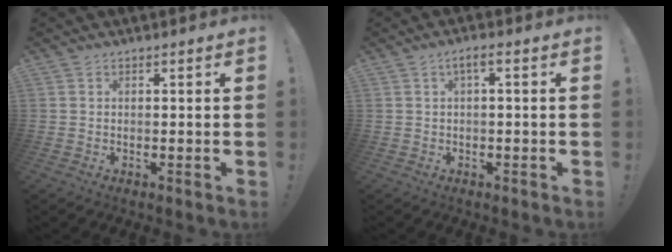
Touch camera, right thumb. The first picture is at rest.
{"total": 2.3, "force": [-0.5, 0.2, 2.3], "torque": [-0.044, 0.004, -0.010]}